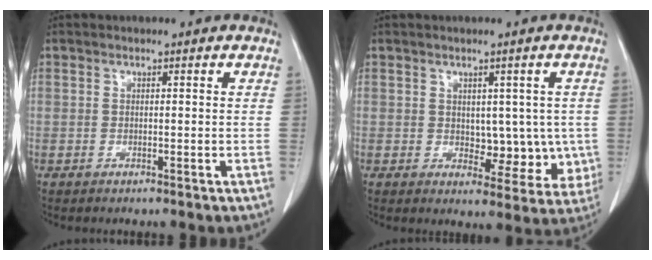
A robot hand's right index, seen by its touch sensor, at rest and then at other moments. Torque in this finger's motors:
{"motor_torque": [0.14, 0.13, 0.06, 0.00]}